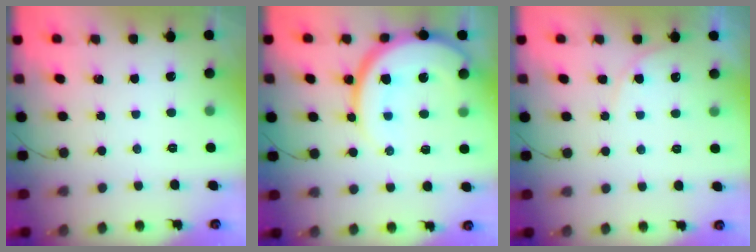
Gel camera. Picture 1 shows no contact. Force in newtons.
{"total": 15.0, "press": 14.9, "slide": 1.2}
{"total": 5.1, "press": 5.1, "slide": 0.4}